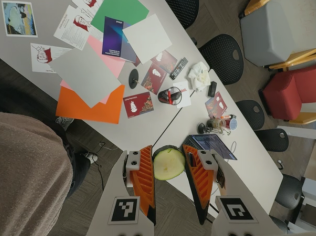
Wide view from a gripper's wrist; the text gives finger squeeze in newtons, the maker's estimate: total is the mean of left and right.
{"total": 11.7, "left": 12.0, "right": 11.3}